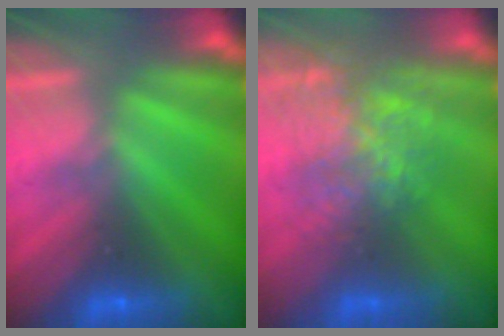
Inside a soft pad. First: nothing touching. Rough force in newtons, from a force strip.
{"total": 3.6}